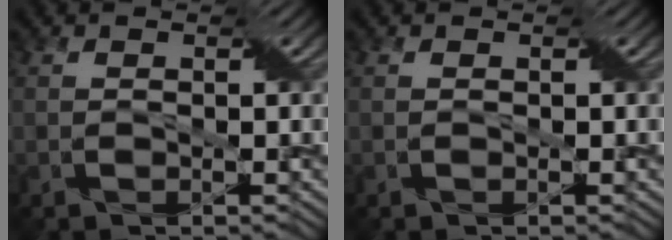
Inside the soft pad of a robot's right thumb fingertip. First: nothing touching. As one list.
[{"total": 0.0}]